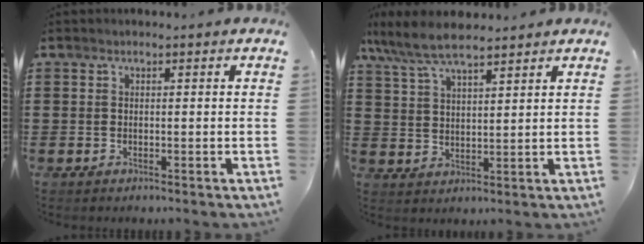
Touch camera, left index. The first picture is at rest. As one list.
[{"total": 6.9, "force": [5.8, 1.4, 3.4], "torque": [-0.084, -0.013, 0.107]}]